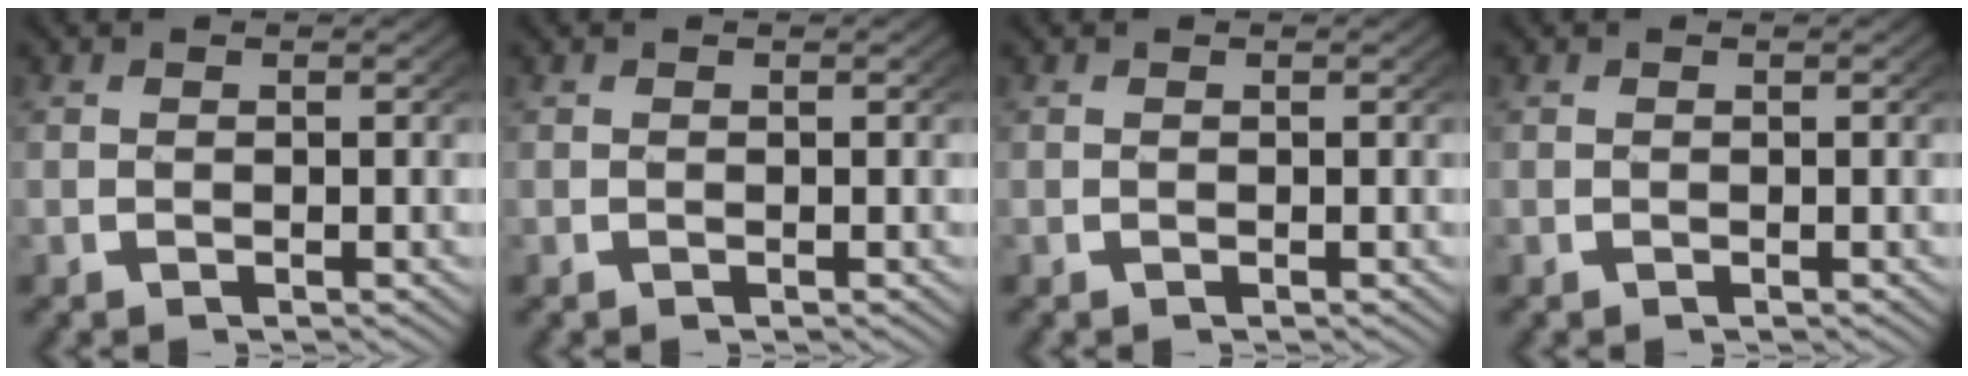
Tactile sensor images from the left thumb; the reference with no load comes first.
{"total": 0.0}
{"total": 0.0}
{"total": 0.0}